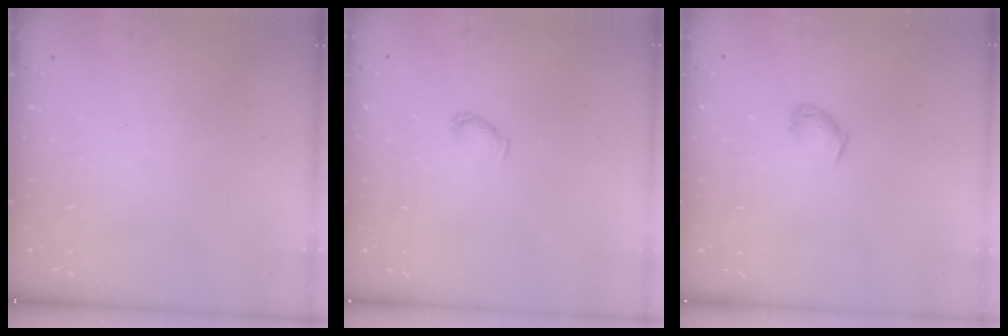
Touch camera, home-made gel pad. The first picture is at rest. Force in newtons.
{"total": 3.1, "press": 3.1, "slide": 0.6}
{"total": 3.9, "press": 3.9, "slide": 0.6}